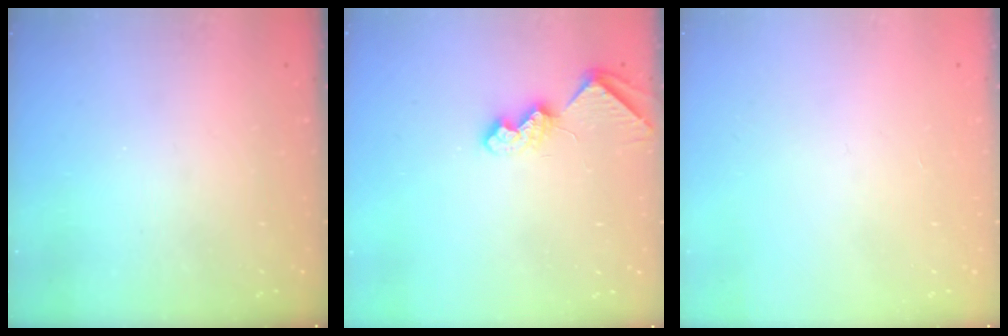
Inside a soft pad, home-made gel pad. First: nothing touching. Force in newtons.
{"total": 7.4, "press": 7.3, "slide": 0.9}
{"total": 0.0}